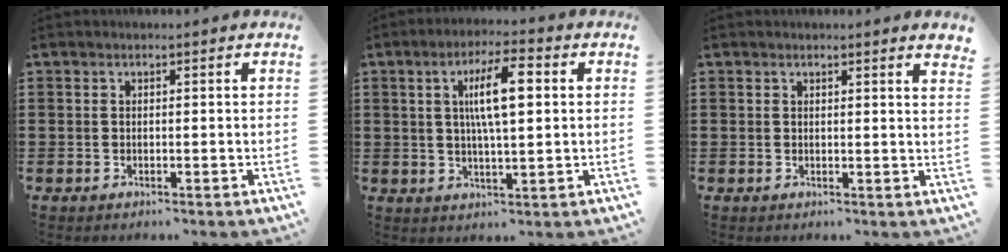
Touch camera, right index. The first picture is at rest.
{"total": 8.4, "force": [1.8, 2.1, 7.9], "torque": [-0.146, 0.008, 0.025]}
{"total": 1.1, "force": [1.0, -0.2, 0.4], "torque": [-0.008, -0.003, 0.020]}